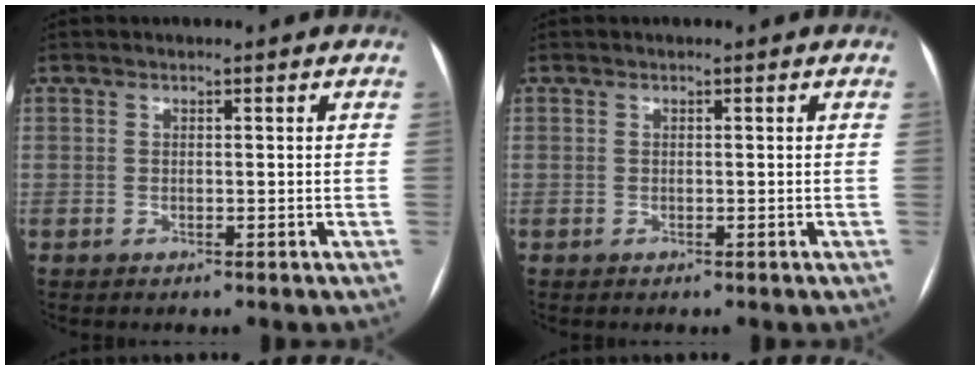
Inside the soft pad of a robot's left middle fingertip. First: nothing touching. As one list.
[{"total": 0.0}]